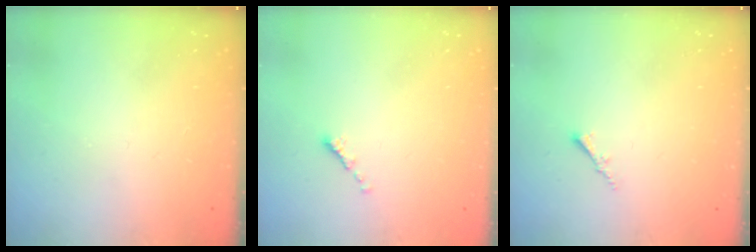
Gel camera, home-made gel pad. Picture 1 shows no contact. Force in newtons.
{"total": 0.6, "press": 0.5, "slide": 0.3}
{"total": 1.5, "press": 1.5, "slide": 0.4}